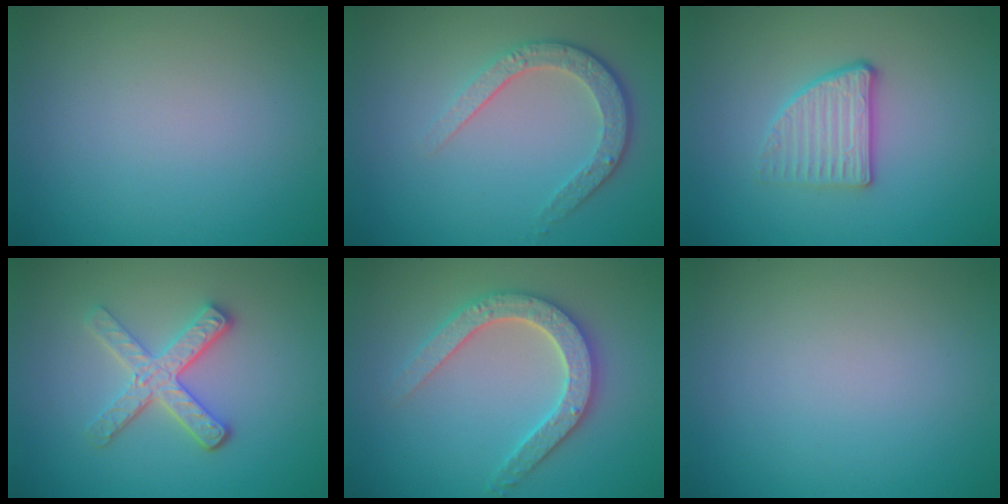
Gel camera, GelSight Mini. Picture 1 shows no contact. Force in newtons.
{"total": 3.6, "press": 2.8, "slide": 2.2}
{"total": 2.8, "press": 2.5, "slide": 1.4}
{"total": 3.8, "press": 3.1, "slide": 2.2}
{"total": 4.6, "press": 4.6, "slide": 0.8}
{"total": 0.0}